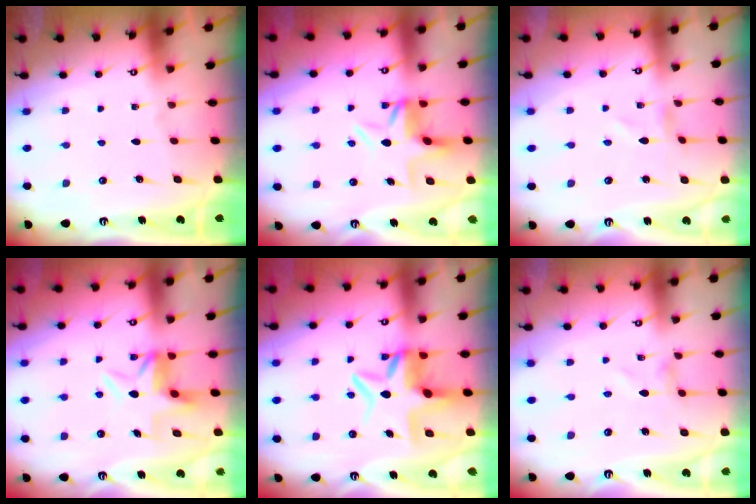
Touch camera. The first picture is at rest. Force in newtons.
{"total": 6.8, "press": 6.5, "slide": 2.1}
{"total": 1.2, "press": 1.2, "slide": 0.1}
{"total": 6.4, "press": 6.4, "slide": 0.4}
{"total": 8.7, "press": 8.2, "slide": 2.9}
{"total": 0.0}